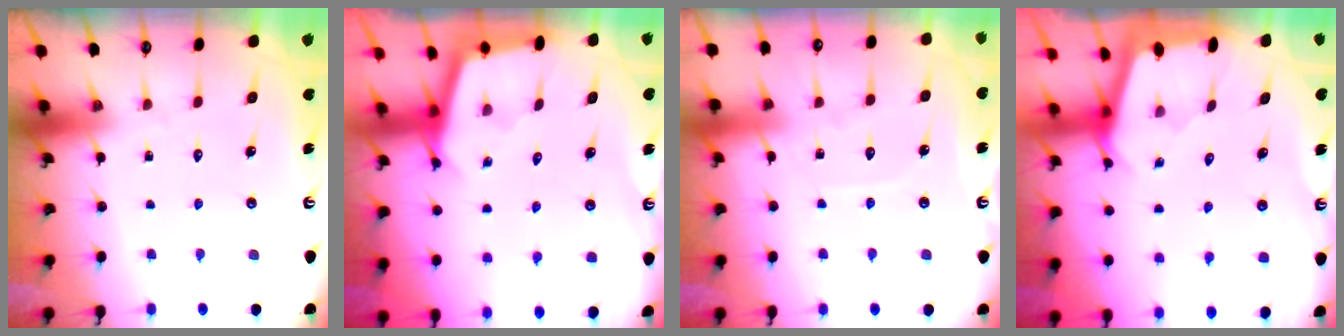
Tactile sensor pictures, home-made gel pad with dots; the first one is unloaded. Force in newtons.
{"total": 2.3, "press": 2.3, "slide": 0.2}
{"total": 5.3, "press": 5.2, "slide": 0.6}
{"total": 1.9, "press": 1.9, "slide": 0.1}